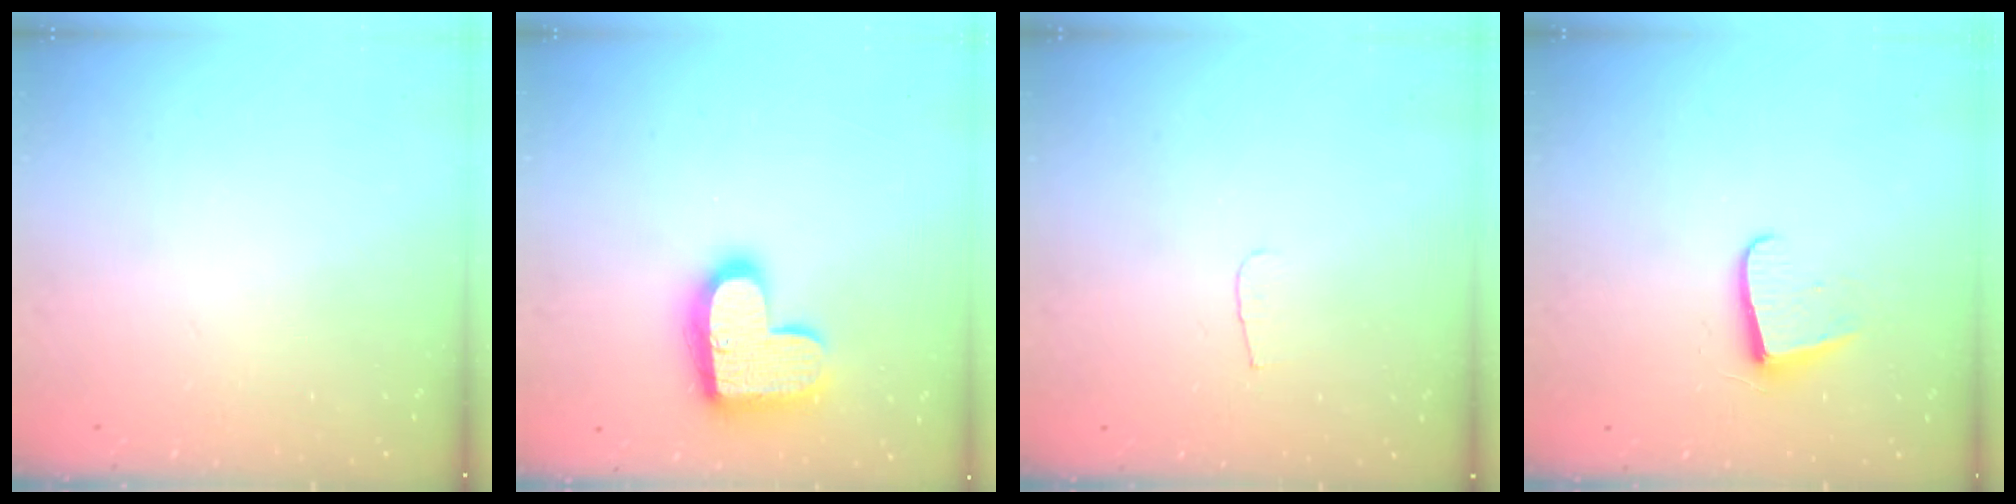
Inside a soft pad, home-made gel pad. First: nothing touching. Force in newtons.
{"total": 16.9, "press": 16.8, "slide": 1.1}
{"total": 3.4, "press": 3.4, "slide": 0.3}
{"total": 7.2, "press": 7.2, "slide": 0.5}